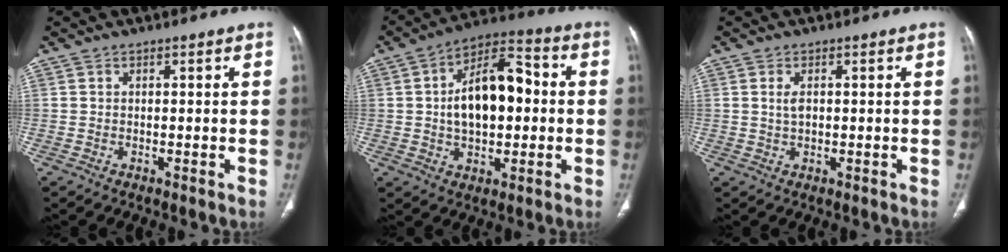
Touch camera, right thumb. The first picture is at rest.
{"total": 15.7, "force": [0.8, 8.8, 12.9], "torque": [-0.189, 0.030, 0.006]}
{"total": 2.3, "force": [0.5, 1.2, 1.9], "torque": [-0.040, -0.002, 0.012]}